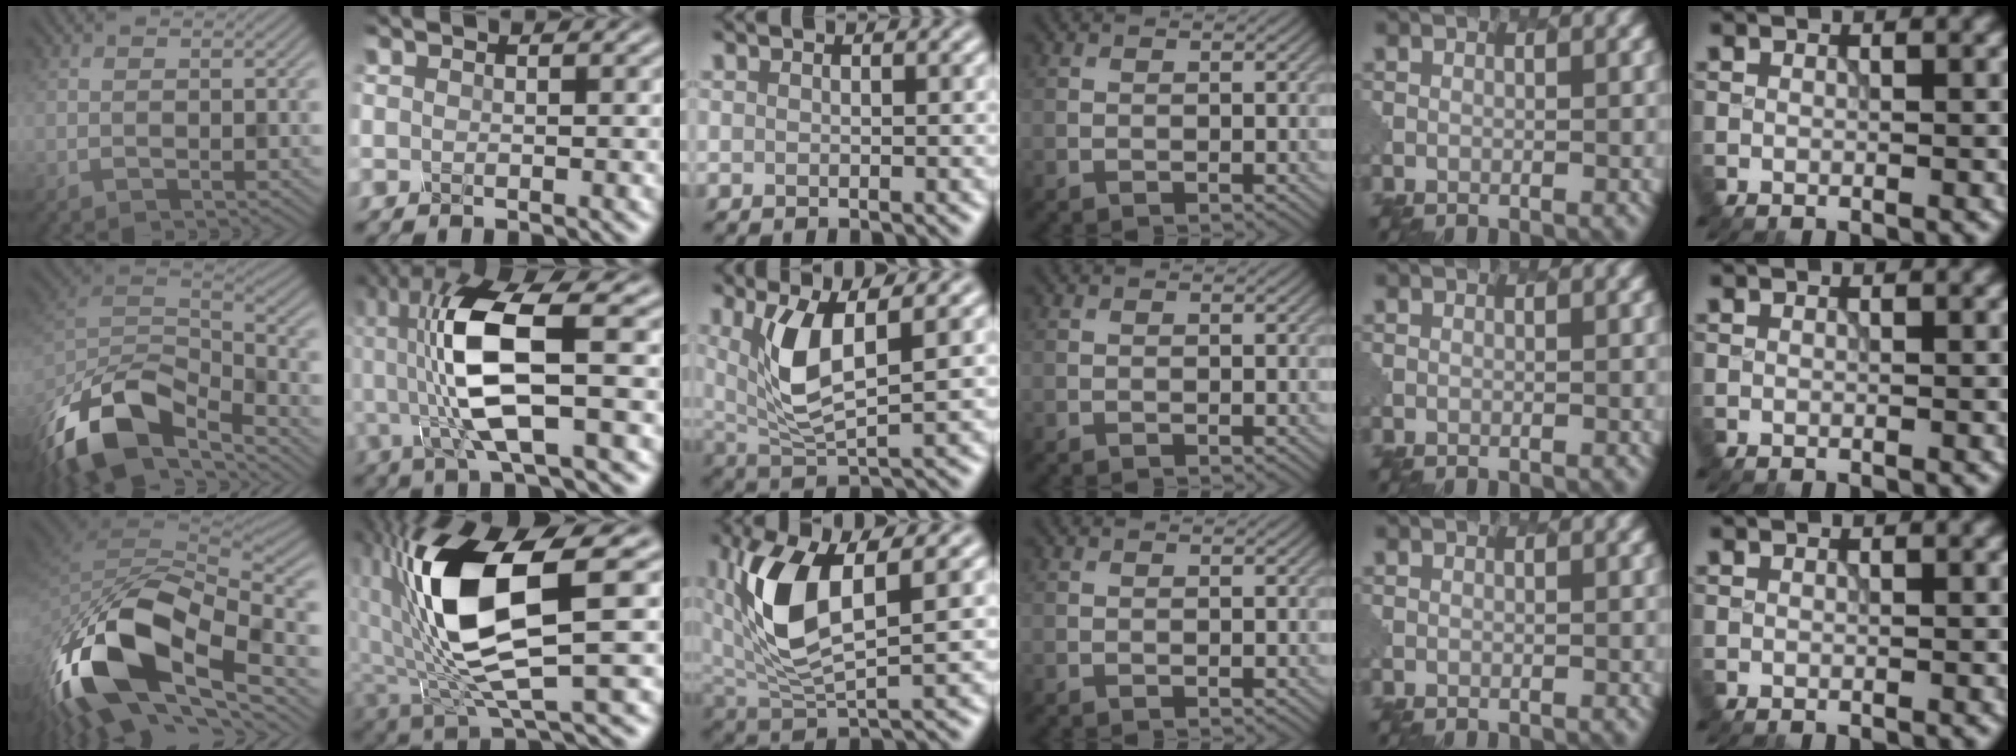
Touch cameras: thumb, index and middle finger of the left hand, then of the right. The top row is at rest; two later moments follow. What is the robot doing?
{"motion": "twist", "object": "rubiks cube"}